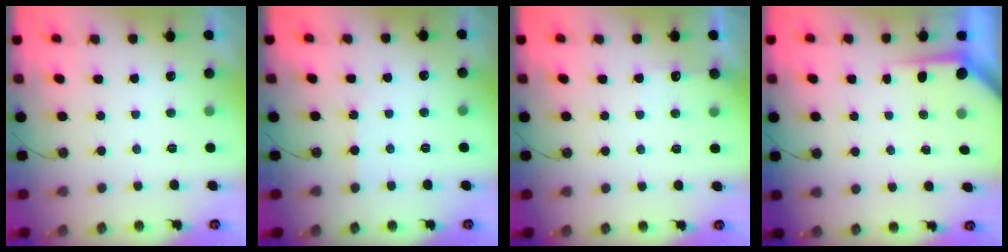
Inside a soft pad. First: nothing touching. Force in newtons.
{"total": 1.9, "press": 1.9, "slide": 0.4}
{"total": 3.8, "press": 3.8, "slide": 0.4}
{"total": 3.6, "press": 3.6, "slide": 0.4}